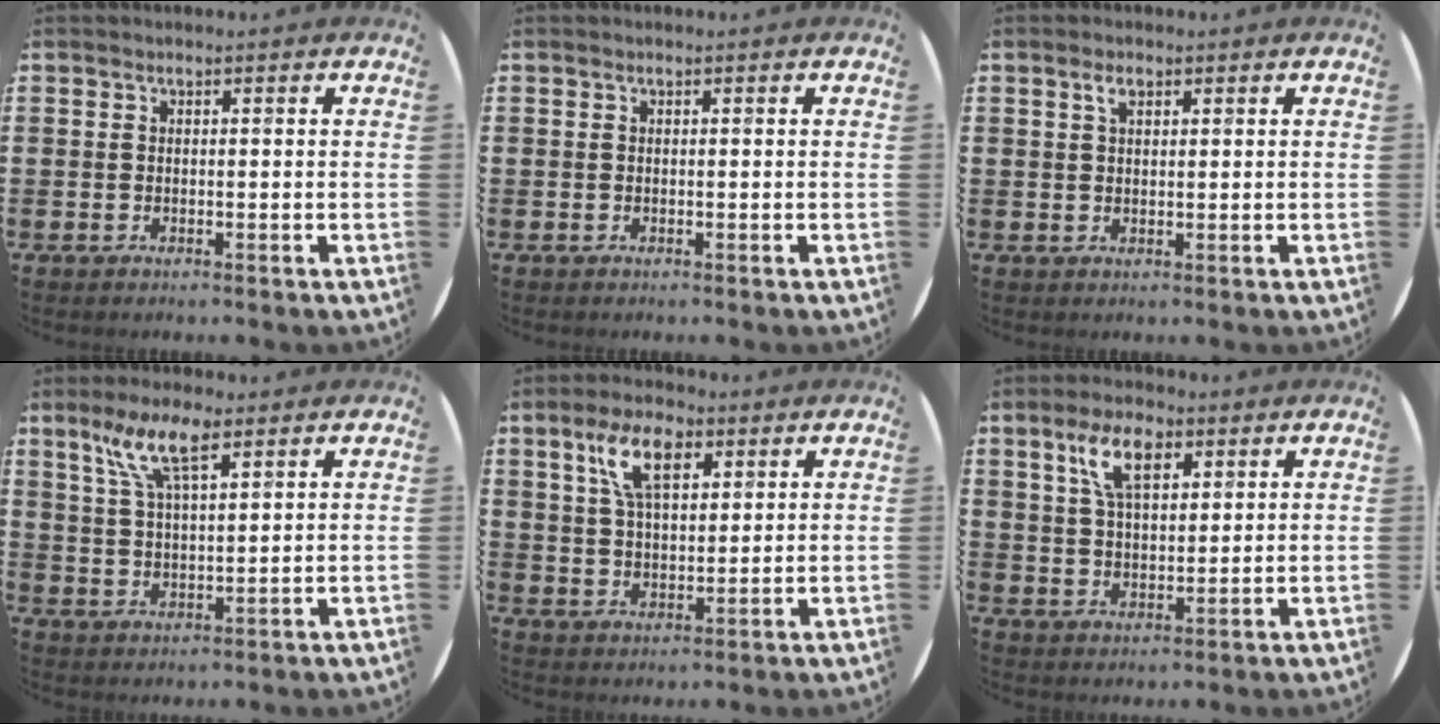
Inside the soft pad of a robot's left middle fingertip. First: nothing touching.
{"total": 0.0}
{"total": 1.8, "force": [1.1, 0.9, 1.1], "torque": [-0.016, 0.004, 0.017]}
{"total": 7.7, "force": [5.1, 2.3, 5.3], "torque": [-0.110, -0.001, 0.086]}
{"total": 8.2, "force": [4.4, 3.9, 5.7], "torque": [-0.118, 0.014, 0.076]}
{"total": 7.2, "force": [4.0, 3.5, 5.0], "torque": [-0.104, 0.012, 0.069]}